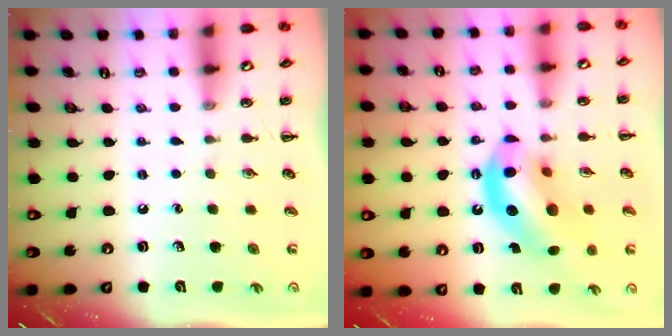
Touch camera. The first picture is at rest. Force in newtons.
{"total": 14.7, "press": 14.1, "slide": 4.0}